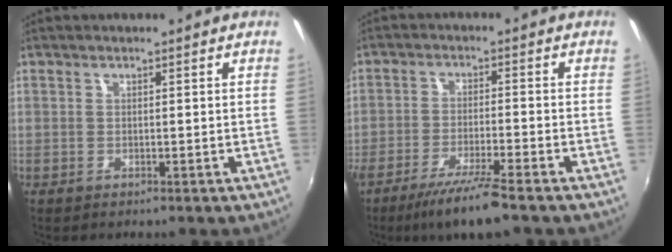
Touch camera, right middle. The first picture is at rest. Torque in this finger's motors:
{"motor_torque": [0.86, -1.07, 0.23, 0.11]}